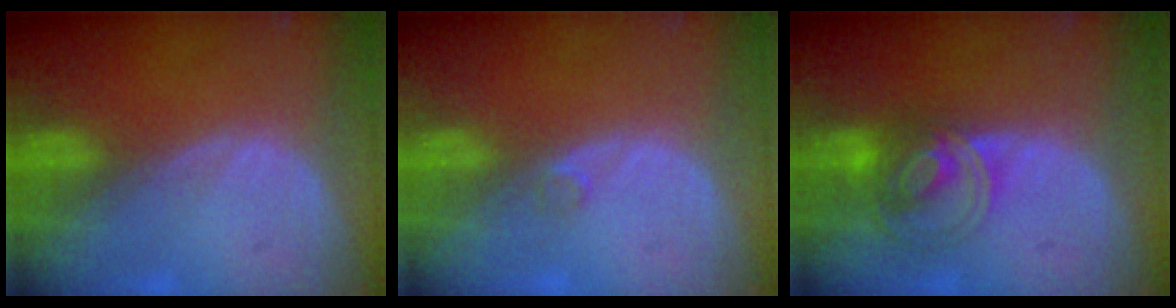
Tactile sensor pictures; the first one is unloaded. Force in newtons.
{"total": 0.9, "press": 0.8, "slide": 0.5}
{"total": 7.4, "press": 6.3, "slide": 3.9}